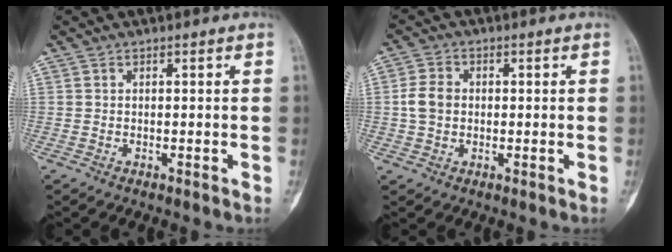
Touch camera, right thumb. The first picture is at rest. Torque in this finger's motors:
{"motor_torque": [0.60, 1.11, 0.14, -0.23, 0.05]}